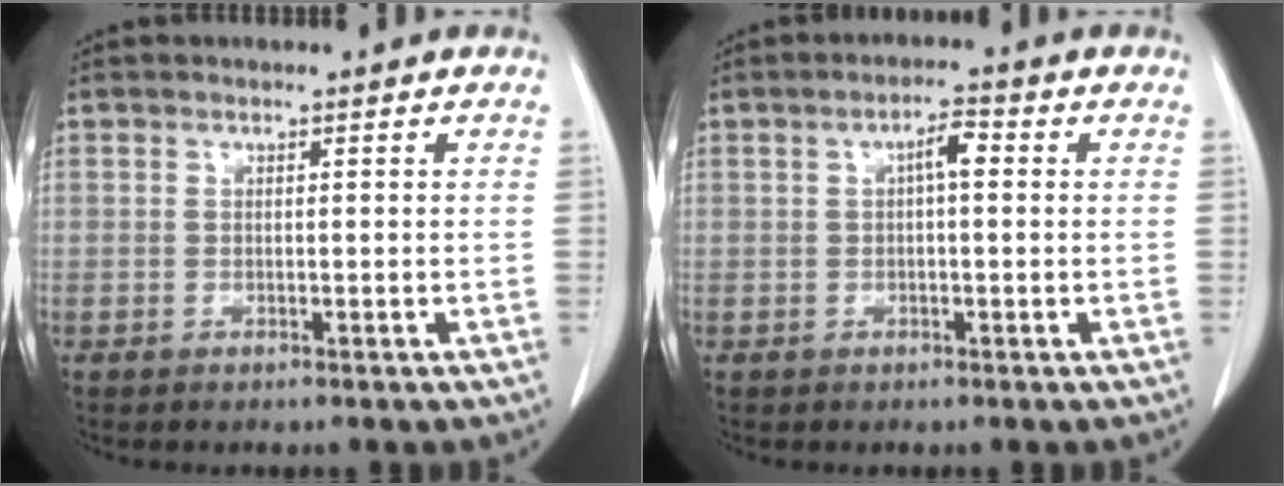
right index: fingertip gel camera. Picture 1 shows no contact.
{"total": 3.2, "force": [0.6, 0.8, 3.0], "torque": [-0.050, 0.010, 0.006]}